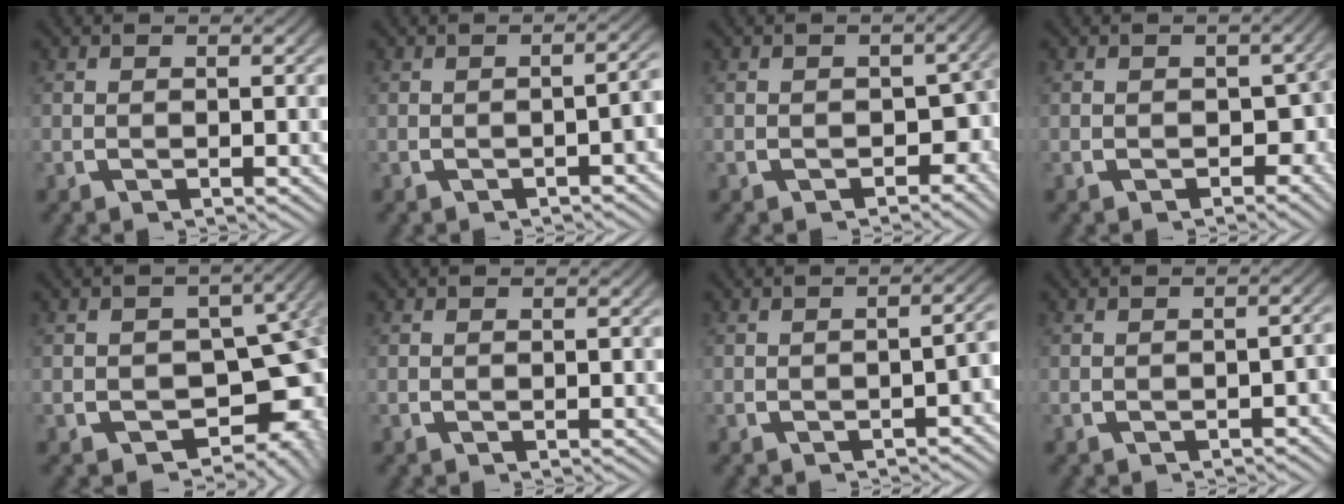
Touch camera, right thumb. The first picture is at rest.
{"total": 2.4, "force": [-1.2, 0.7, 2.0], "torque": [-0.022, 0.004, -0.015]}
{"total": 3.7, "force": [-1.3, 2.6, 2.2], "torque": [-0.027, -0.022, -0.009]}
{"total": 3.4, "force": [-1.1, 2.5, 1.9], "torque": [-0.022, -0.021, -0.007]}
{"total": 11.1, "force": [-1.9, 8.2, 7.2], "torque": [-0.096, -0.042, -0.014]}
{"total": 0.0}
{"total": 2.4, "force": [-1.3, 0.8, 1.8], "torque": [-0.020, 0.003, -0.016]}
{"total": 1.4, "force": [-1.1, 0.4, 0.8], "torque": [-0.010, -0.001, -0.014]}